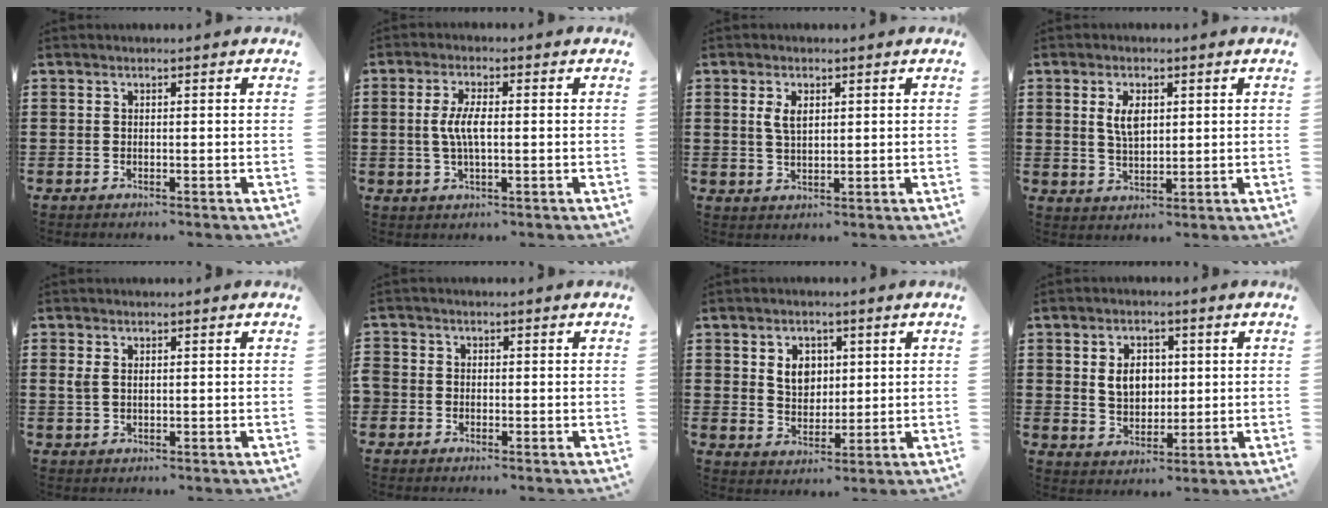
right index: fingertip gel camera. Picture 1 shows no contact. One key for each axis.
{"total": 4.6, "fx": 0.1, "fy": 1.4, "fz": 4.4, "tx": -0.095, "ty": -0.003, "tz": -0.005}
{"total": 3.0, "fx": 1.0, "fy": 1.5, "fz": 2.5, "tx": -0.053, "ty": 0.005, "tz": 0.018}
{"total": 4.3, "fx": 1.3, "fy": 2.1, "fz": 3.5, "tx": -0.066, "ty": 0.006, "tz": 0.021}
{"total": 1.7, "fx": 0.6, "fy": 1.0, "fz": 1.2, "tx": -0.028, "ty": 0.006, "tz": 0.010}
{"total": 1.0, "fx": -0.6, "fy": 0.8, "fz": 0.0, "tx": -0.001, "ty": 0.003, "tz": -0.015}
{"total": 4.9, "fx": 1.6, "fy": 3.7, "fz": 2.7, "tx": -0.058, "ty": 0.009, "tz": 0.026}
{"total": 5.2, "fx": 0.9, "fy": 3.9, "fz": 3.3, "tx": -0.062, "ty": 0.006, "tz": 0.011}